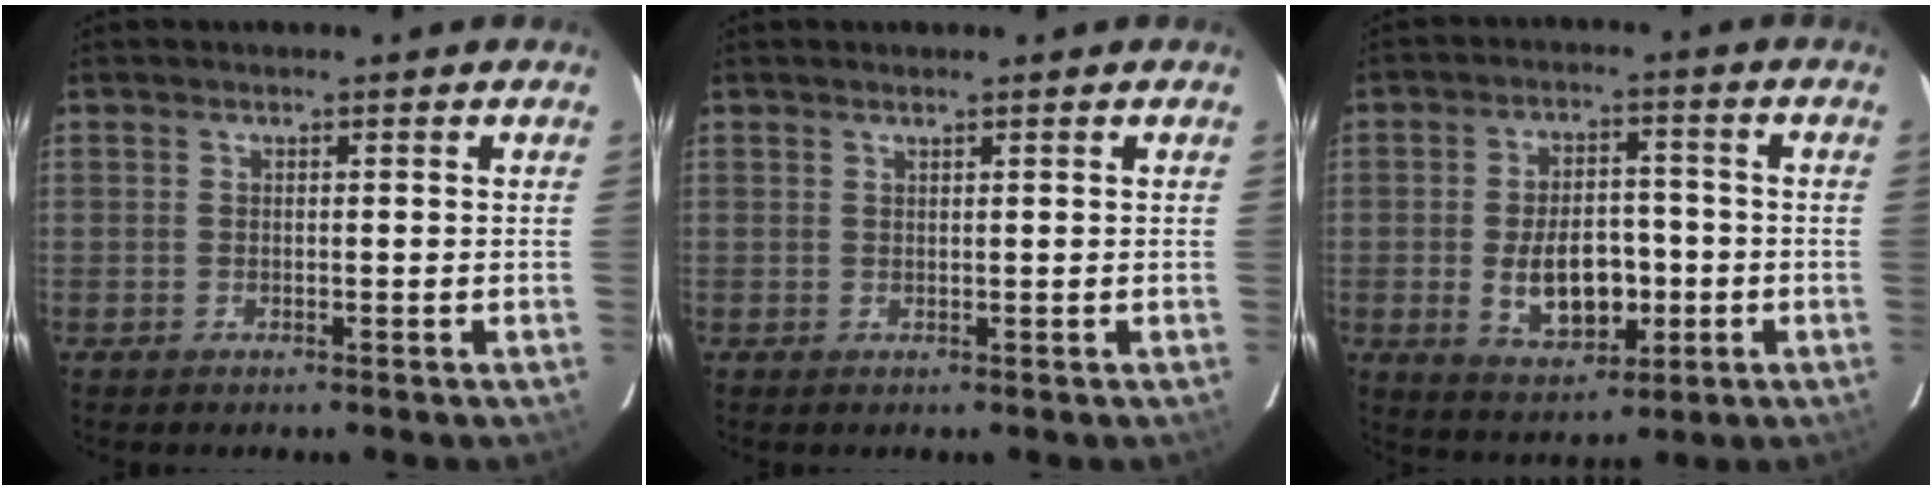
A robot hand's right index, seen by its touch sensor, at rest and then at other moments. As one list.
[{"total": 0.5, "force": [0.5, -0.1, 0.2], "torque": [-0.006, -0.001, 0.008]}, {"total": 11.0, "force": [-2.3, 6.5, 8.6], "torque": [-0.165, 0.006, -0.020]}]